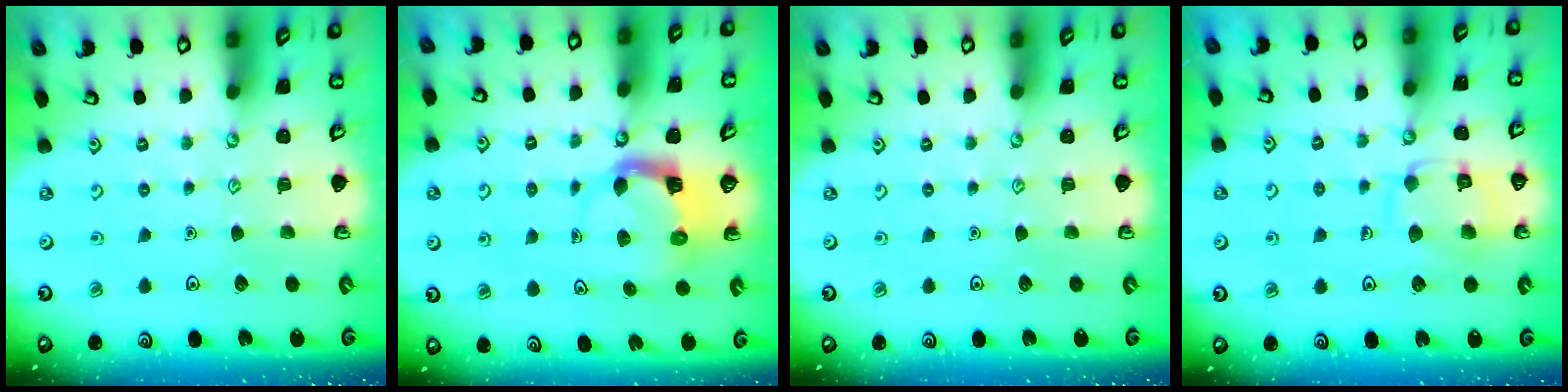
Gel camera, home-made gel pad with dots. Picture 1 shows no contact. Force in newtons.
{"total": 3.8, "press": 3.8, "slide": 0.7}
{"total": 0.0}
{"total": 11.1, "press": 11.1, "slide": 0.8}